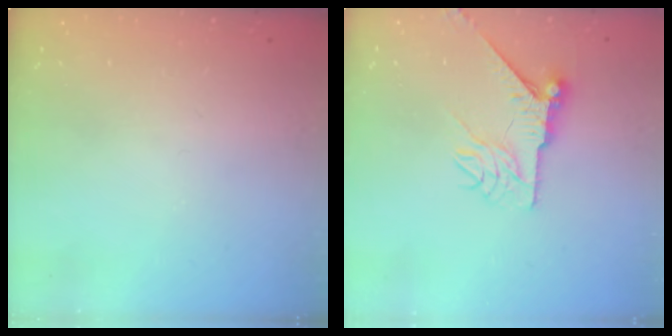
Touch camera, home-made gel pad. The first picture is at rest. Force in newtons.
{"total": 8.6, "press": 8.6, "slide": 0.5}